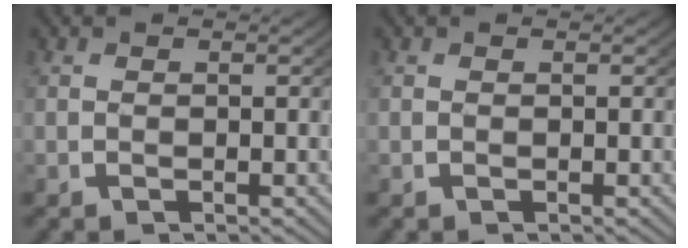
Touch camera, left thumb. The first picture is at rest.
{"total": 0.0}